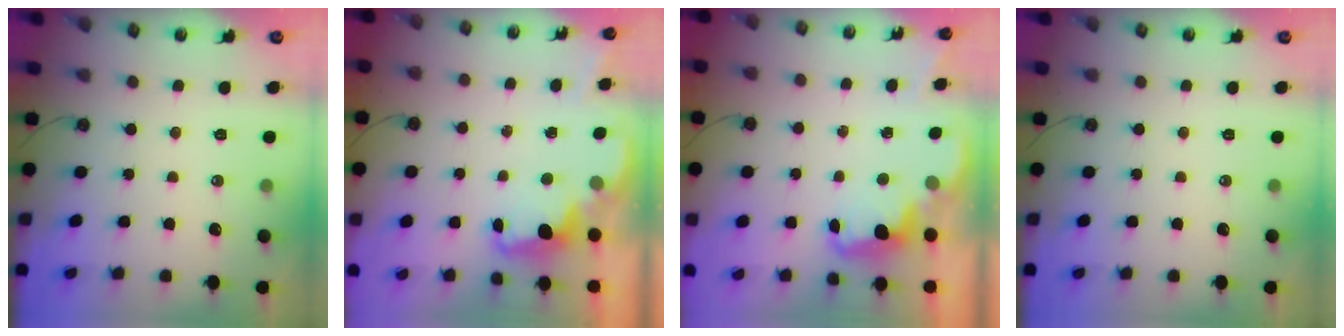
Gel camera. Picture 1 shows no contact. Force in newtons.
{"total": 2.4, "press": 2.3, "slide": 0.5}
{"total": 2.3, "press": 2.2, "slide": 0.7}
{"total": 0.0}